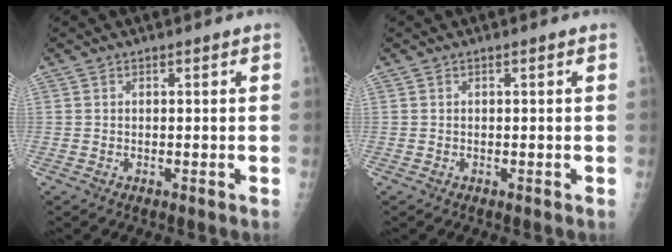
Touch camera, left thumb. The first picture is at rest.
{"total": 0.0}